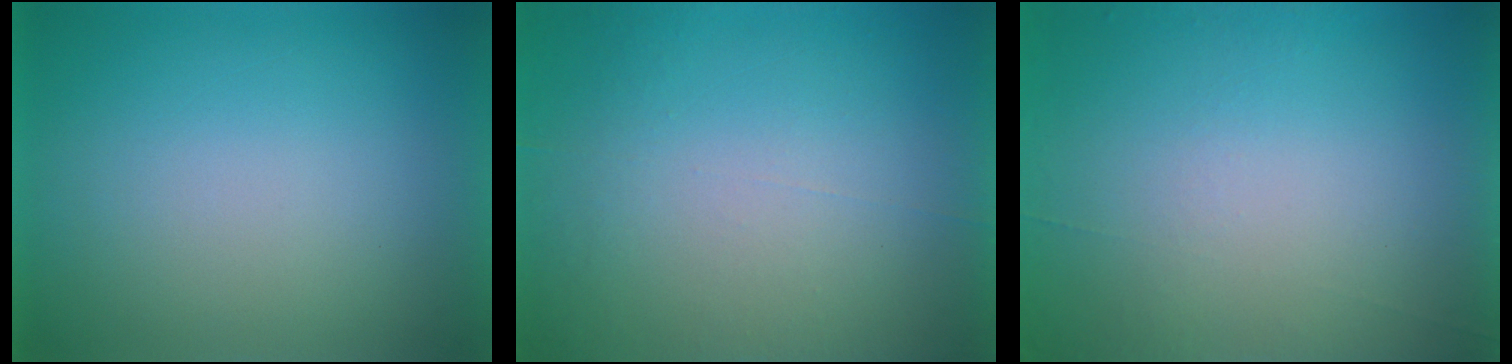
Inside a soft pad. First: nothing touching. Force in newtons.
{"total": 7.0}
{"total": 4.5}